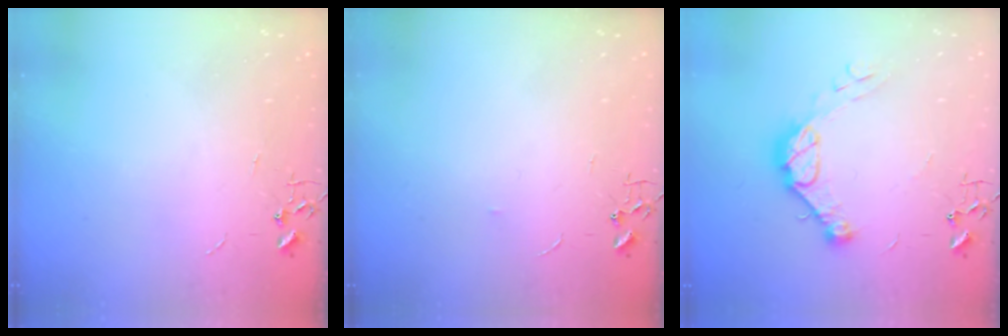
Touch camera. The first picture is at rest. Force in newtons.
{"total": 2.6, "press": 2.5, "slide": 0.4}
{"total": 12.5, "press": 12.4, "slide": 0.9}